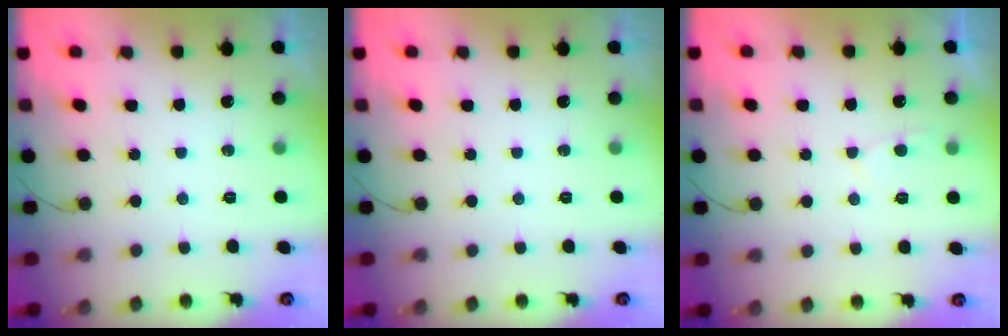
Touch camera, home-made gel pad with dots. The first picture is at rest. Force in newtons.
{"total": 0.0}
{"total": 2.8, "press": 2.7, "slide": 0.3}